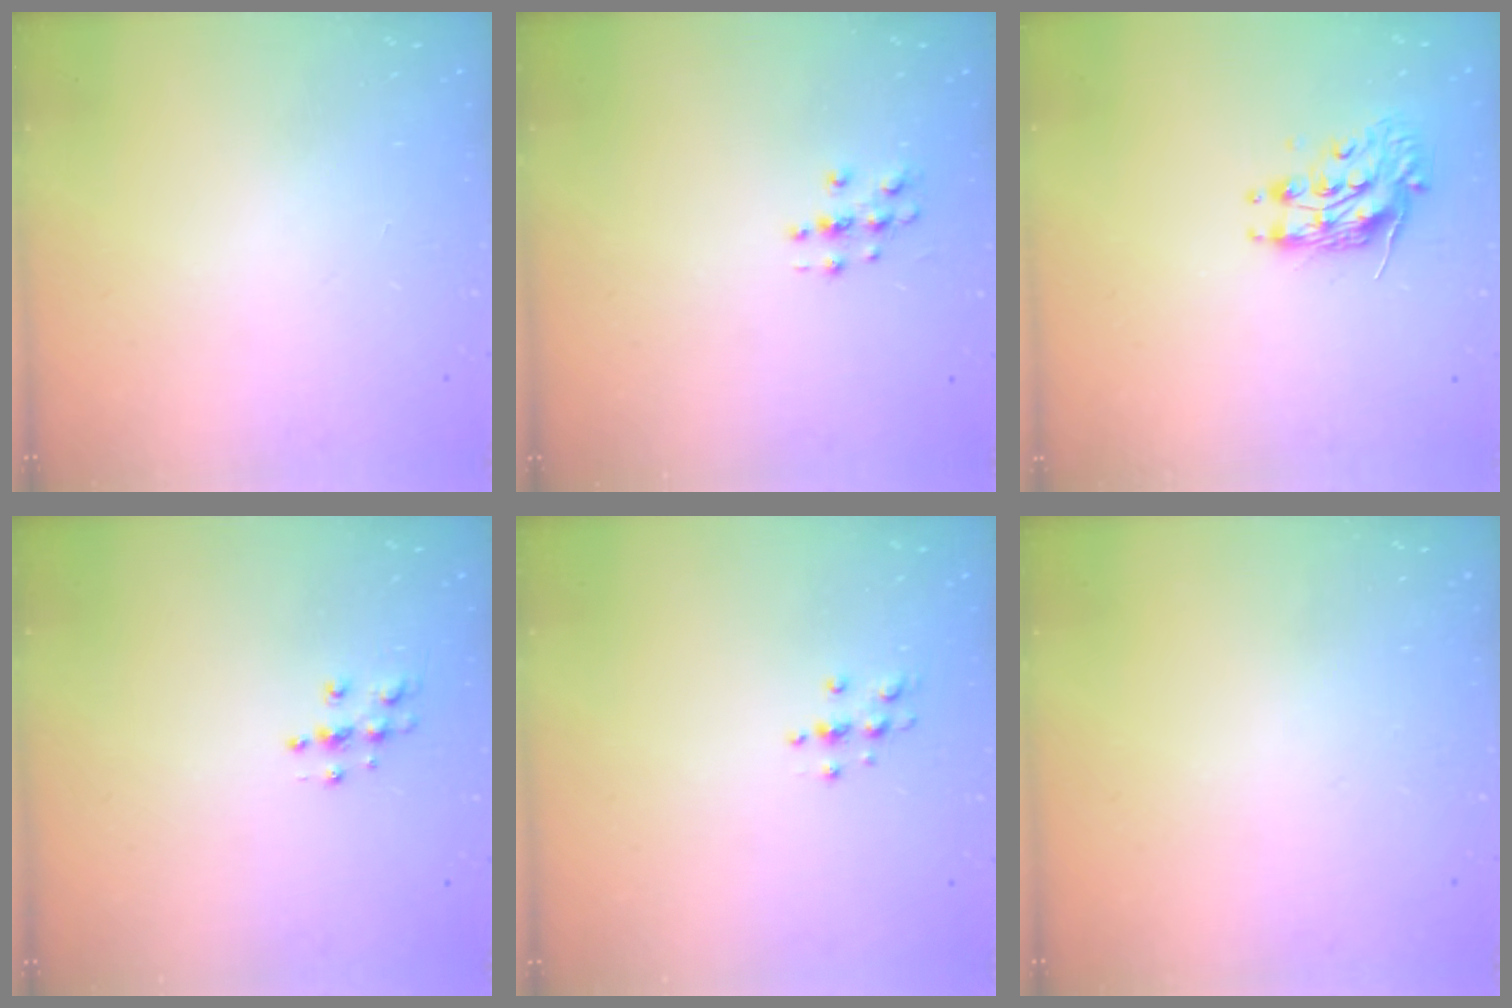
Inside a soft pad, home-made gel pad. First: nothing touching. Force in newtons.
{"total": 2.8, "press": 2.8, "slide": 0.3}
{"total": 9.8, "press": 9.7, "slide": 0.8}
{"total": 5.1, "press": 5.1, "slide": 0.3}
{"total": 3.5, "press": 3.4, "slide": 0.5}
{"total": 0.0}